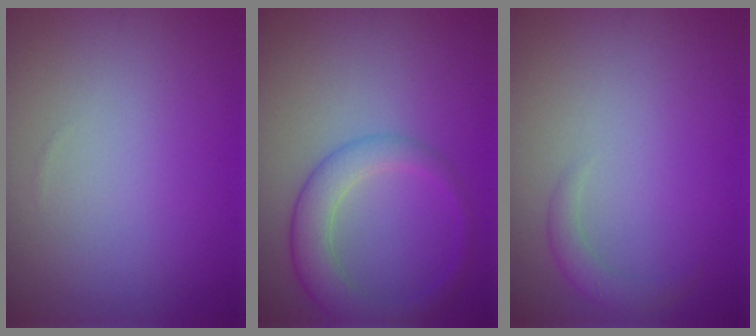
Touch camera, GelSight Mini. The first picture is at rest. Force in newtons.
{"total": 4.1, "press": 4.0, "slide": 0.3}
{"total": 1.5, "press": 1.5, "slide": 0.1}